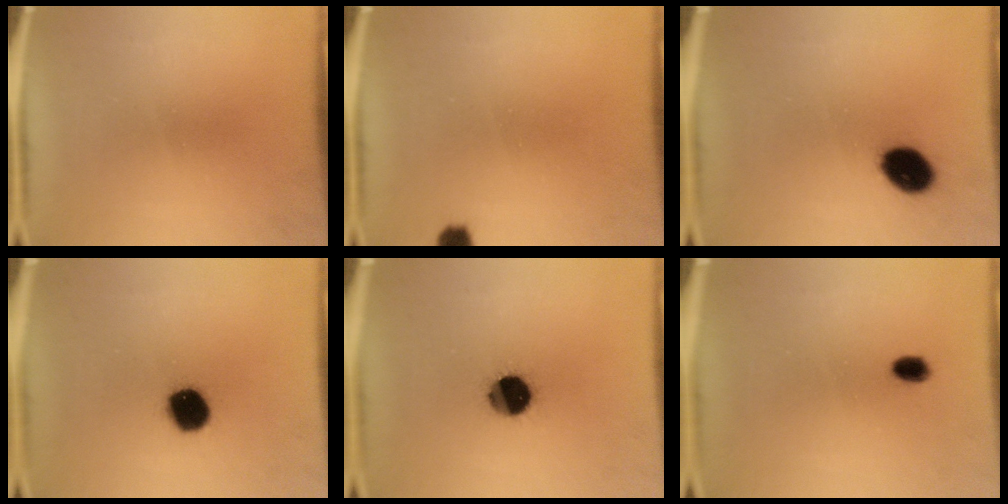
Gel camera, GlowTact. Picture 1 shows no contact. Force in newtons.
{"total": 2.2}
{"total": 8.6}
{"total": 9.7}
{"total": 10.4}
{"total": 2.4}